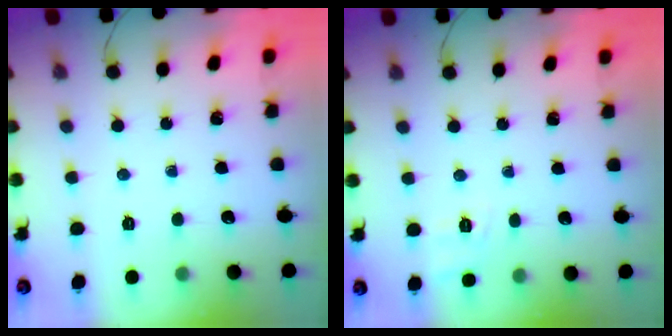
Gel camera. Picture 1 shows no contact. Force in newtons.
{"total": 2.5, "press": 1.4, "slide": 2.0}